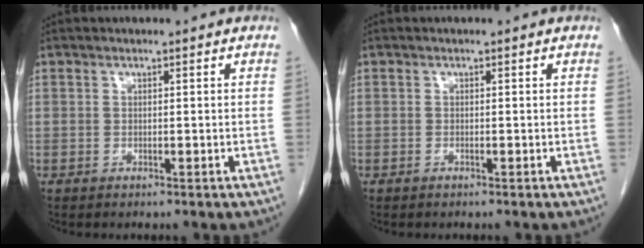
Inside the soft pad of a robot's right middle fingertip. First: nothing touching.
{"total": 0.0}